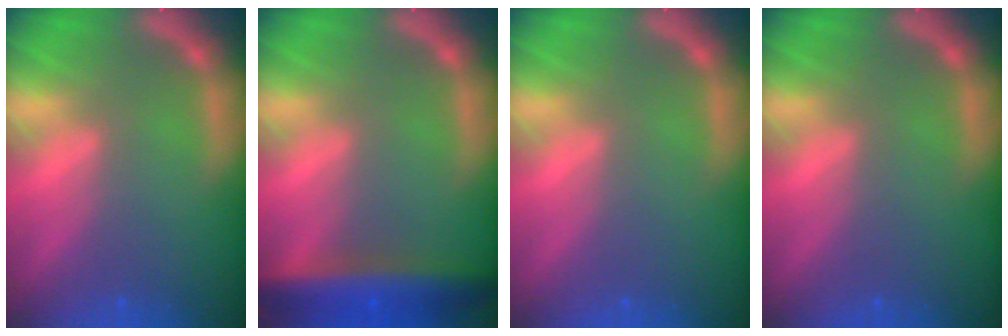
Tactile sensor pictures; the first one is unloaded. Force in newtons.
{"total": 7.0}
{"total": 0.0}
{"total": 0.0}